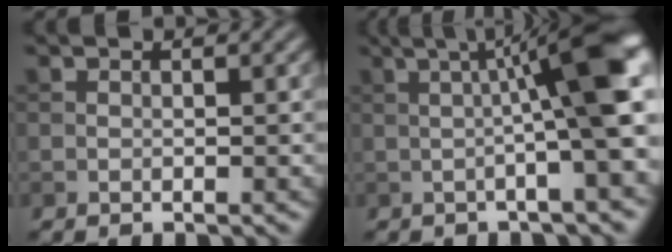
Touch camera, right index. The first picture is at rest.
{"total": 8.4, "force": [0.9, 1.2, 8.2], "torque": [-0.110, 0.020, 0.007]}